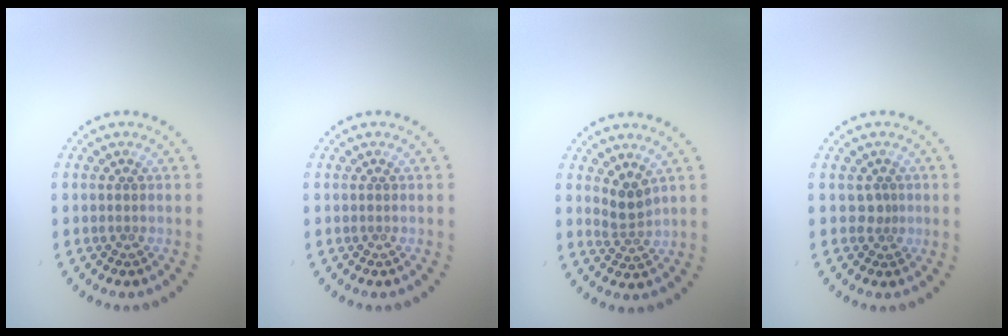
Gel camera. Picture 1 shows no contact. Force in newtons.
{"total": 0.0}
{"total": 1.9, "press": 1.4, "slide": 1.3}
{"total": 1.0, "press": 0.6, "slide": 0.8}